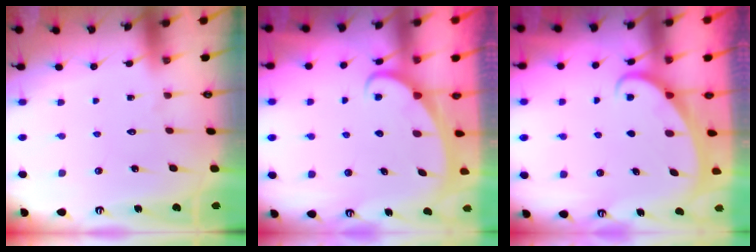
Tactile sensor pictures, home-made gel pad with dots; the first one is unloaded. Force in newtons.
{"total": 2.5, "press": 2.5, "slide": 0.4}
{"total": 2.1, "press": 2.1, "slide": 0.2}